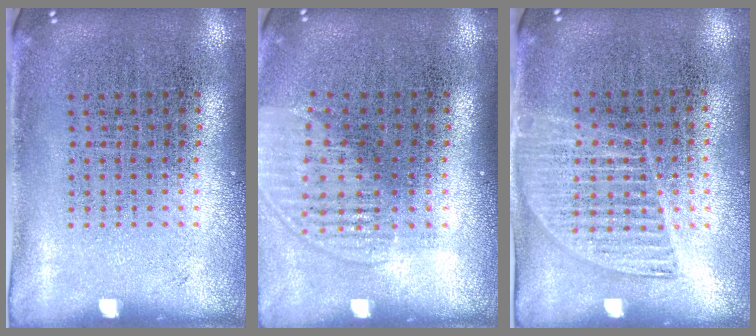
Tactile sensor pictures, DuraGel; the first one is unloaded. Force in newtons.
{"total": 1.4, "press": 1.3, "slide": 0.7}
{"total": 1.3, "press": 1.2, "slide": 0.6}